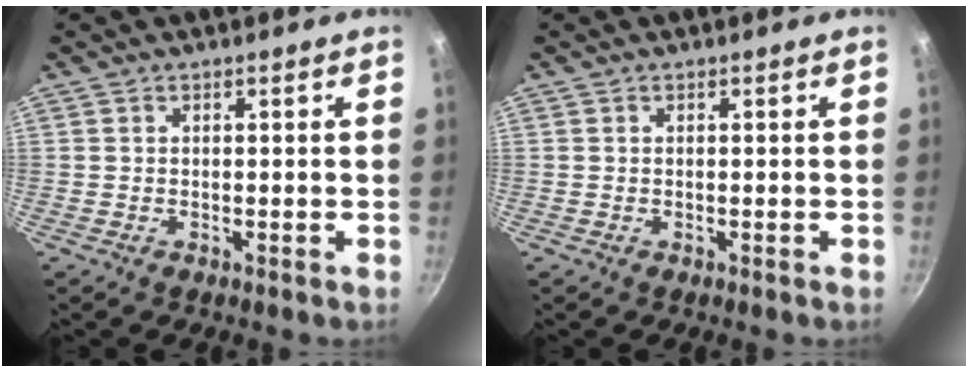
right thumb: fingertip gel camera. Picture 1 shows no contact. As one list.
[{"total": 0.0}]